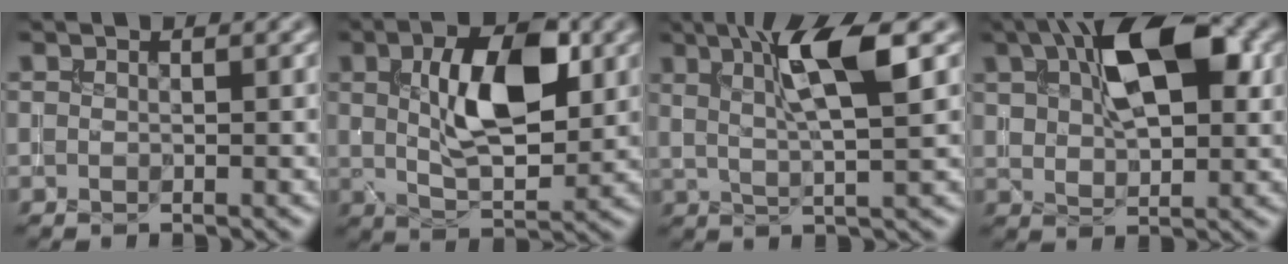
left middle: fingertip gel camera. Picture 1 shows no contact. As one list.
[{"total": 8.4, "force": [1.8, 3.8, 7.2], "torque": [-0.124, 0.004, 0.034]}, {"total": 7.0, "force": [2.6, 1.2, 6.4], "torque": [-0.112, 0.001, 0.045]}, {"total": 9.9, "force": [3.7, 4.9, 7.8], "torque": [-0.132, 0.014, 0.058]}]